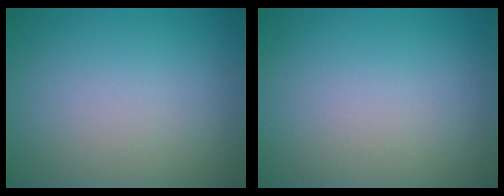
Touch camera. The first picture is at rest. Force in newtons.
{"total": 0.0}